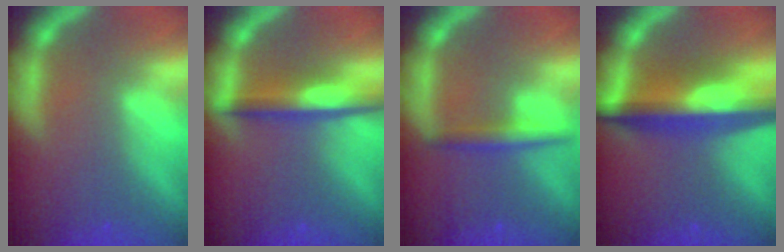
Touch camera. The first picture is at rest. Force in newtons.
{"total": 4.5}
{"total": 2.4}
{"total": 8.5}